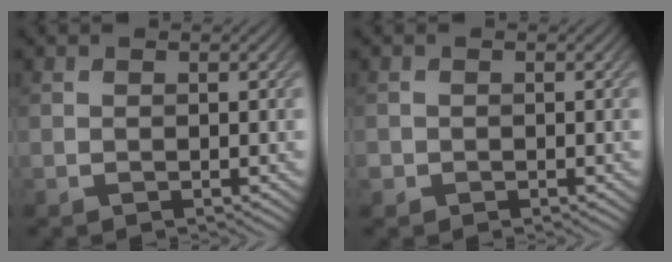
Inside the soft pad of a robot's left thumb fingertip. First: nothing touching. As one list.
[{"total": 0.9, "force": [-0.4, 0.8, 0.1], "torque": [-0.001, -0.006, -0.012]}]